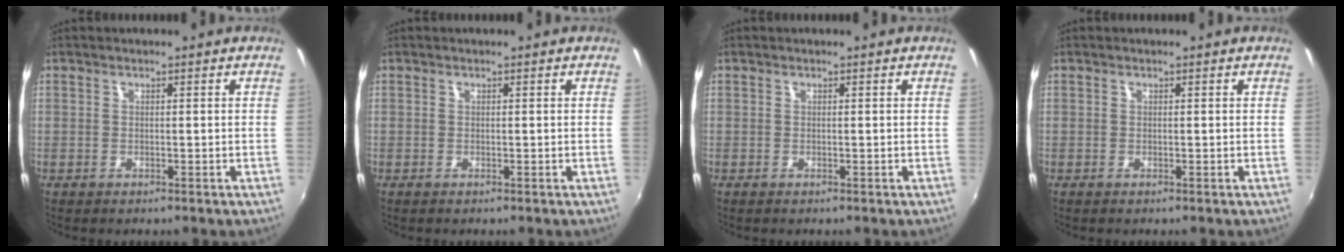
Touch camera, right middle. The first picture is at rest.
{"total": 0.0}
{"total": 0.0}
{"total": 0.0}